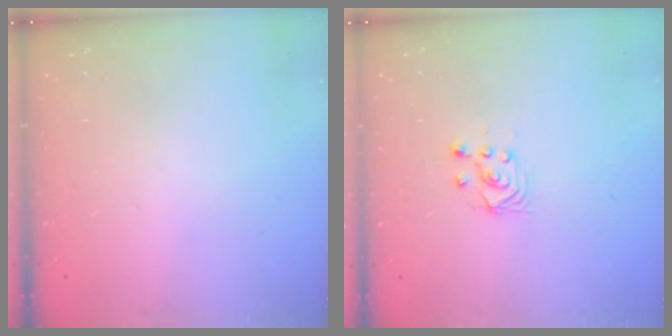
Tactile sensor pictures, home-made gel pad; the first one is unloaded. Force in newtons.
{"total": 2.9, "press": 2.7, "slide": 1.0}